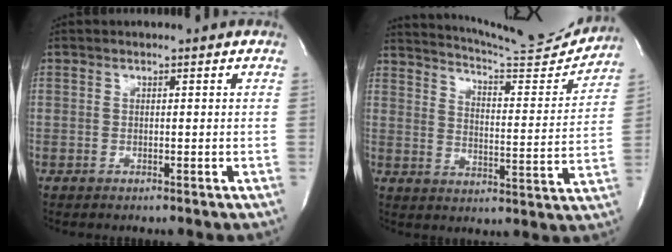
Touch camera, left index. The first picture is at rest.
{"total": 16.9, "force": [16.4, 0.2, 4.2], "torque": [-0.071, -0.070, 0.213]}